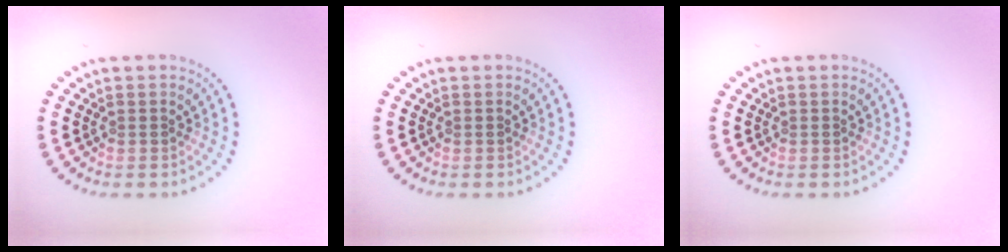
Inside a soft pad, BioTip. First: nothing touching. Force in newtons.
{"total": 0.0}
{"total": 0.0}